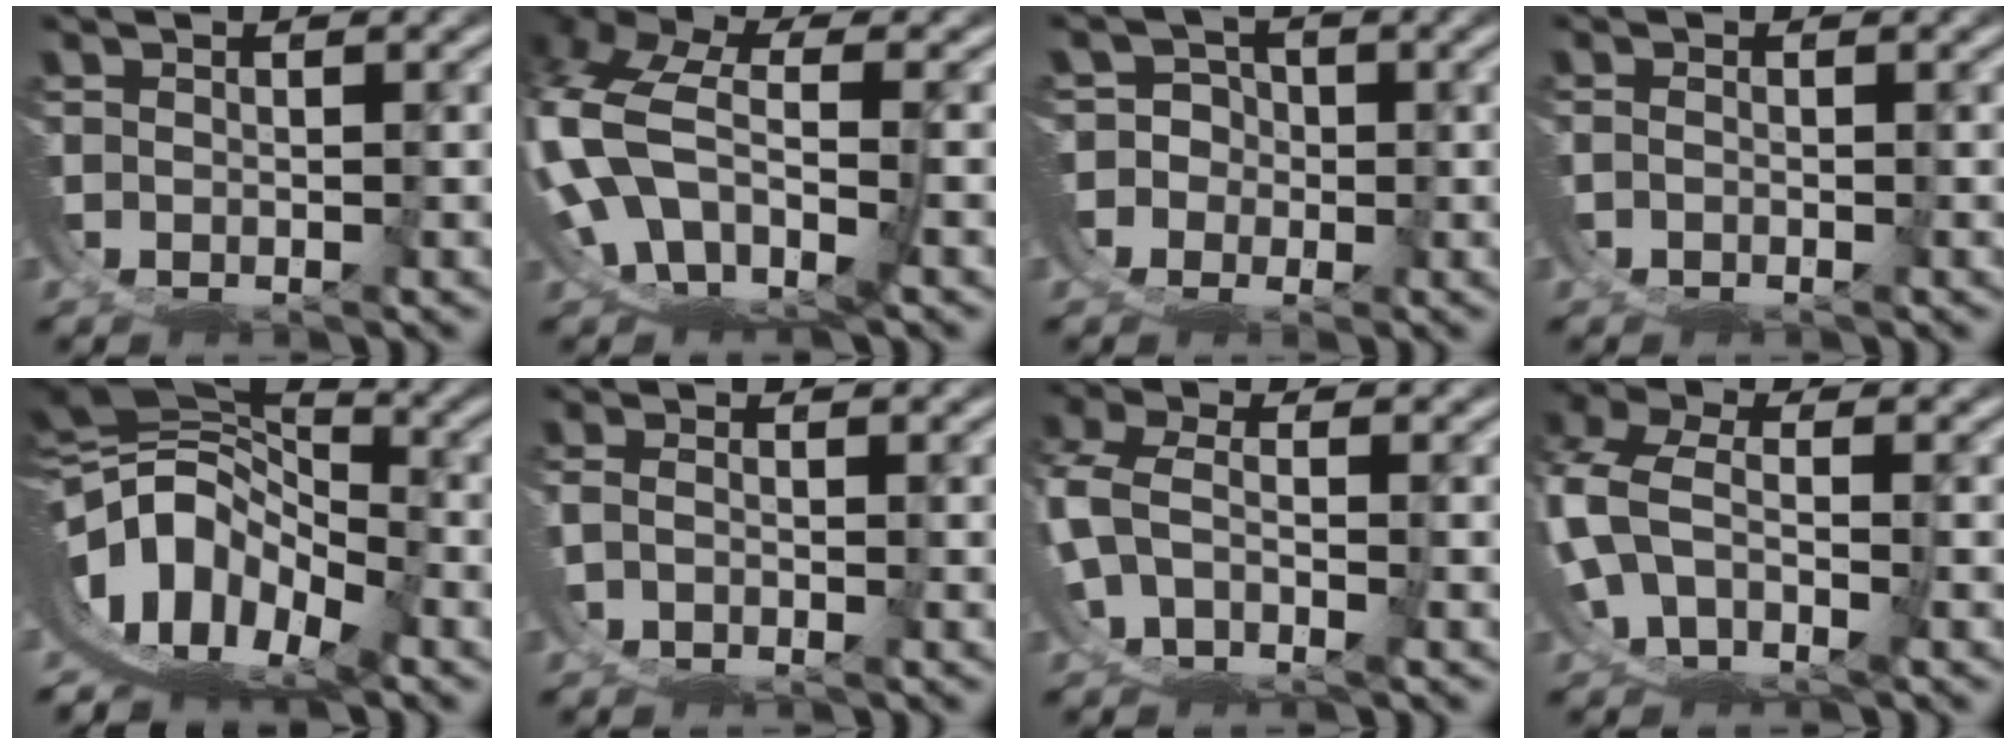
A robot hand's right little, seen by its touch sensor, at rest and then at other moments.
{"total": 11.1, "force": [-1.1, 9.2, 6.1], "torque": [-0.179, -0.050, -0.005]}
{"total": 3.3, "force": [-0.2, 3.2, 0.2], "torque": [-0.006, -0.010, -0.007]}
{"total": 1.3, "force": [-0.5, 1.0, 0.7], "torque": [-0.010, -0.004, -0.008]}
{"total": 20.2, "force": [0.3, 15.8, 12.6], "torque": [-0.245, -0.027, 0.000]}
{"total": 2.6, "force": [-0.9, 2.0, 1.4], "torque": [-0.032, -0.011, -0.011]}
{"total": 6.7, "force": [-1.5, 5.7, 3.1], "torque": [-0.090, -0.033, -0.017]}
{"total": 8.7, "force": [-1.6, 7.5, 4.1], "torque": [-0.124, -0.038, -0.019]}